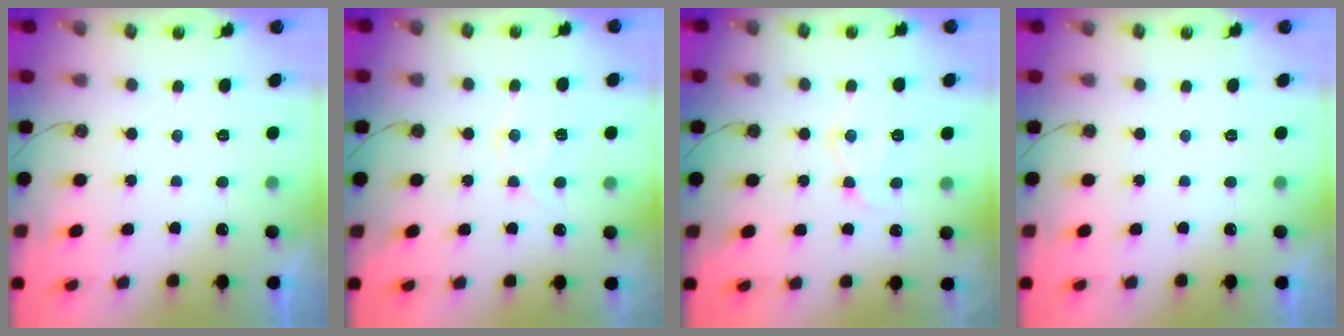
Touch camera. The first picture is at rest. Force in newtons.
{"total": 10.0, "press": 10.0, "slide": 0.9}
{"total": 11.4, "press": 11.3, "slide": 1.0}
{"total": 0.0}